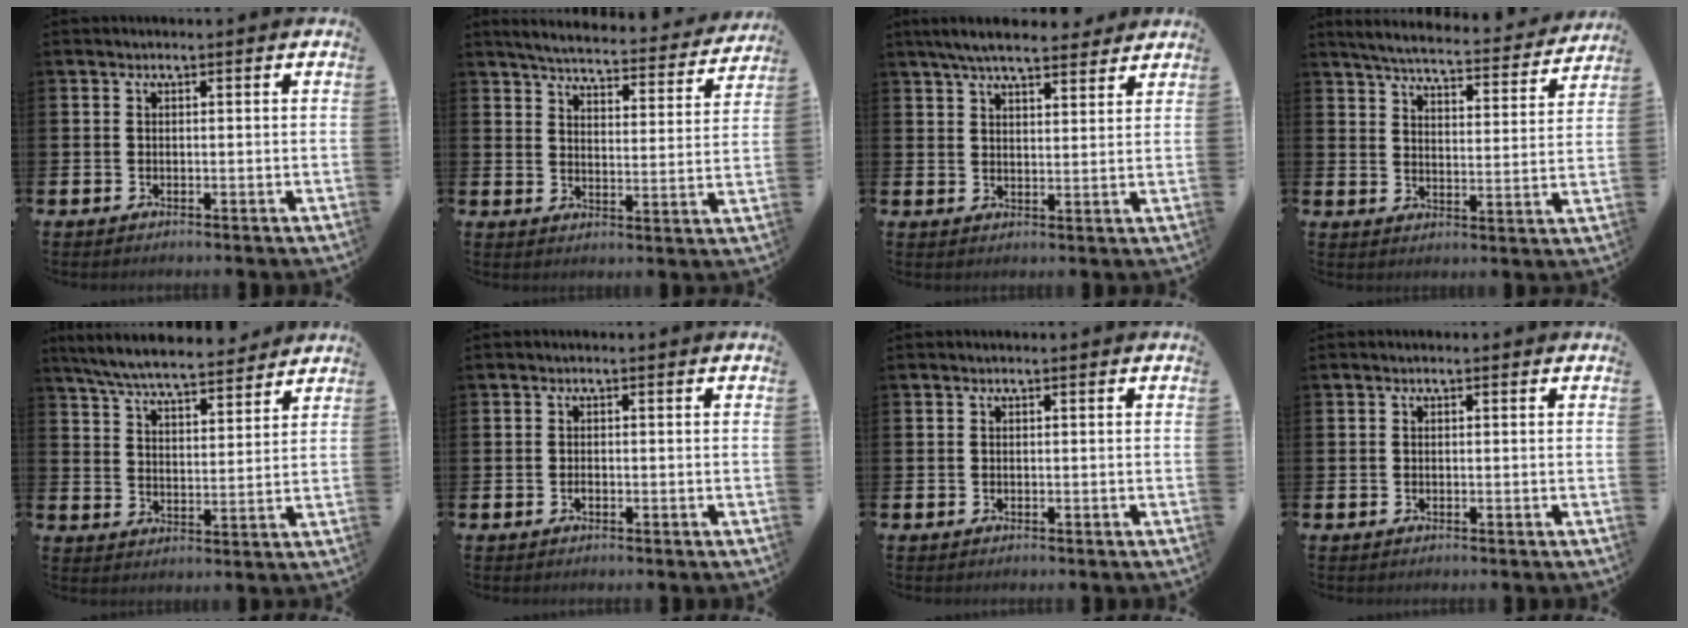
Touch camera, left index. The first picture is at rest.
{"total": 5.0, "force": [4.8, 0.5, 1.4], "torque": [-0.041, -0.037, 0.076]}
{"total": 6.0, "force": [5.6, 1.0, 1.8], "torque": [-0.048, -0.017, 0.101]}
{"total": 5.4, "force": [5.2, 0.4, 1.4], "torque": [-0.043, -0.040, 0.085]}
{"total": 7.0, "force": [6.7, 0.9, 2.1], "torque": [-0.069, -0.037, 0.118]}
{"total": 0.6, "force": [-0.3, 0.3, 0.4], "torque": [-0.009, -0.001, -0.006]}
{"total": 0.0}
{"total": 0.0}